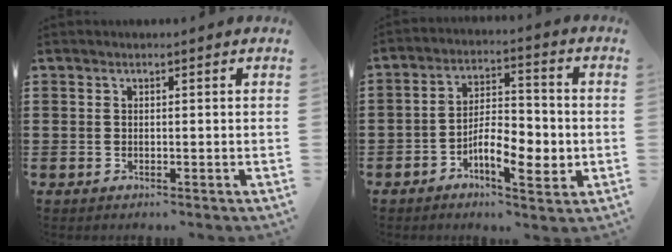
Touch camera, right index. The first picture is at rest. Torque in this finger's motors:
{"motor_torque": [1.16, -0.98, 0.39, 0.14]}